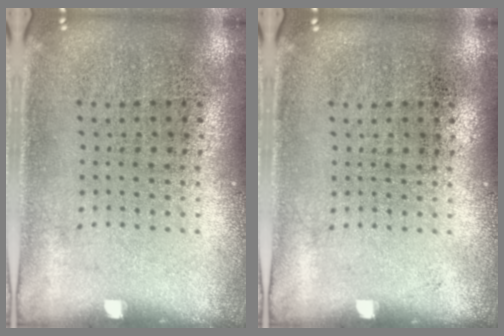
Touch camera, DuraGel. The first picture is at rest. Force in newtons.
{"total": 0.0}